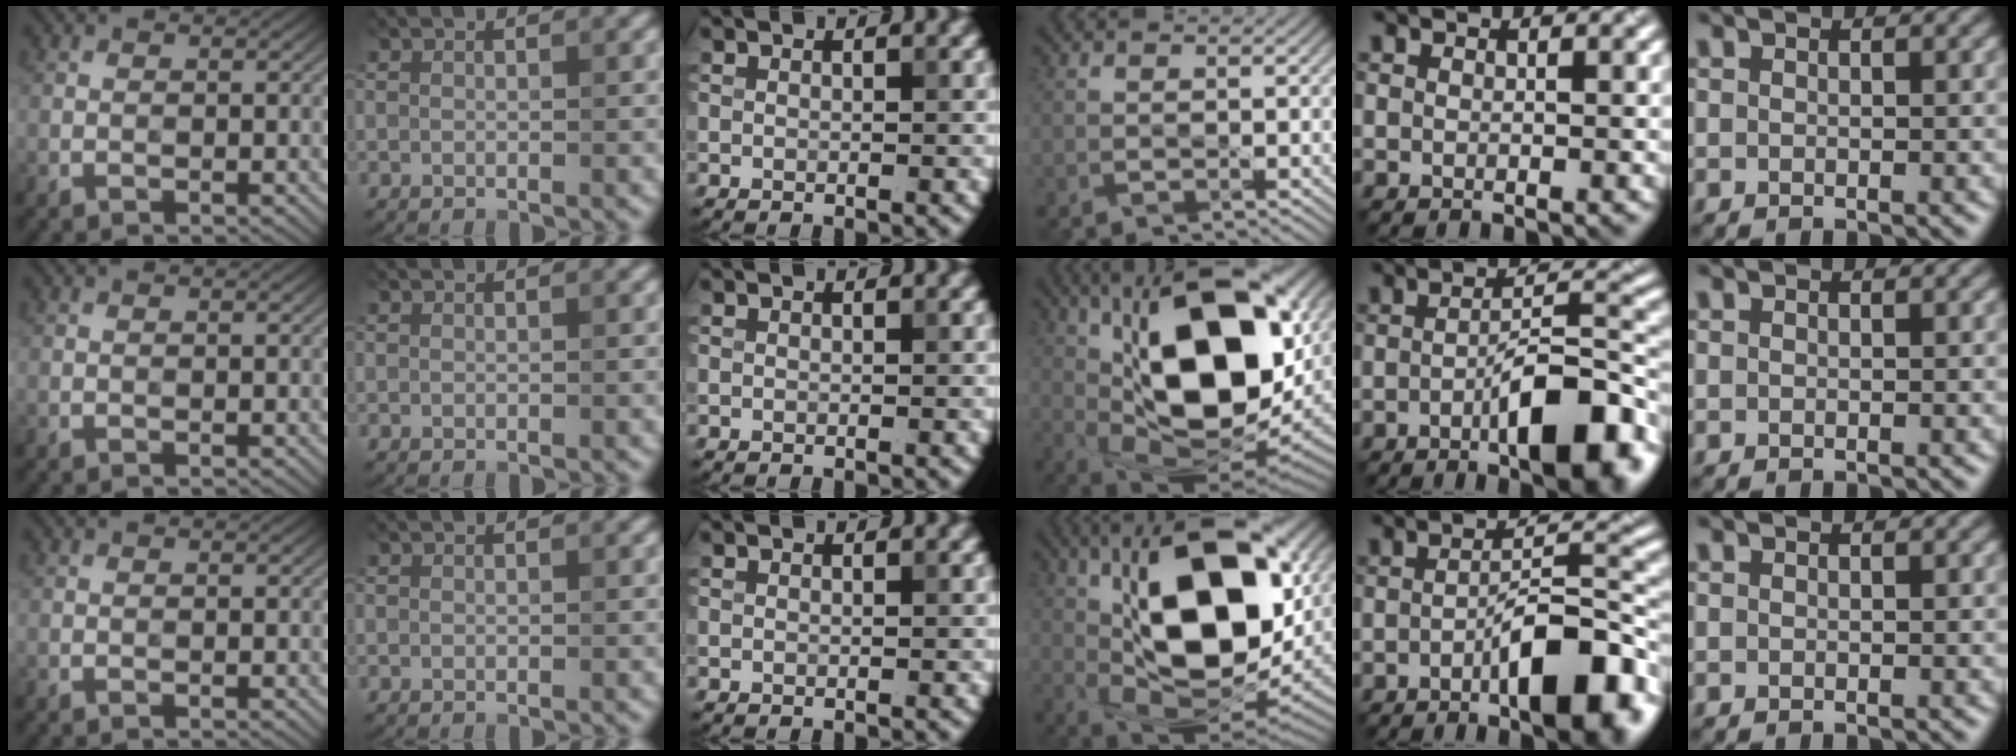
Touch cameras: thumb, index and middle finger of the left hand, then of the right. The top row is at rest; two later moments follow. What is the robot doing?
{"motion": "pour", "object": "plastic test tube"}